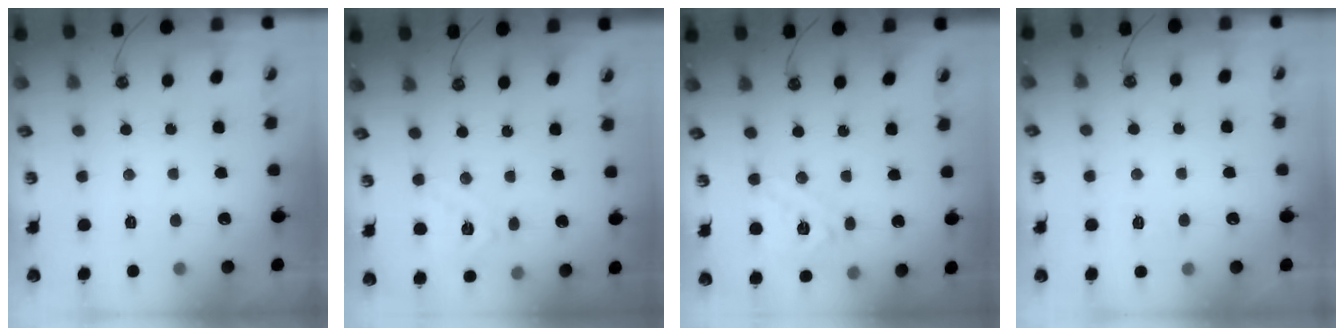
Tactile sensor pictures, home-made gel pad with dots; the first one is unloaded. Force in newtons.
{"total": 12.0, "press": 11.9, "slide": 1.7}
{"total": 14.2, "press": 14.1, "slide": 2.1}
{"total": 5.3, "press": 5.2, "slide": 0.6}